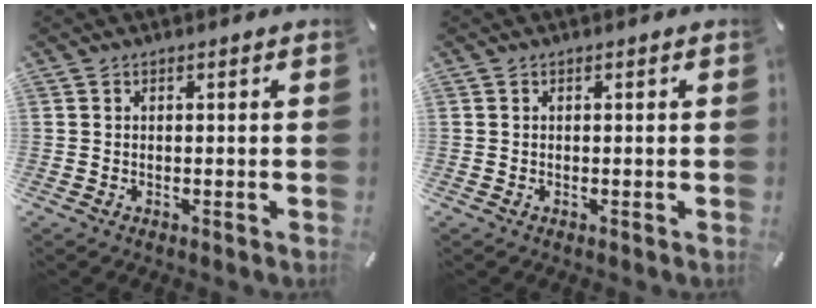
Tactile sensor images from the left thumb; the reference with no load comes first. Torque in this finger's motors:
{"motor_torque": [-0.08, 0.08, 0.00, 0.00, 0.00]}